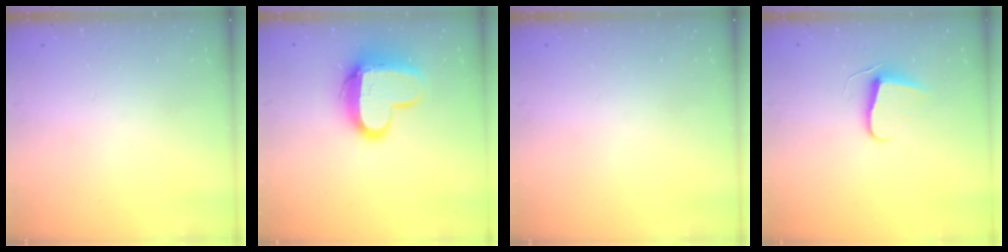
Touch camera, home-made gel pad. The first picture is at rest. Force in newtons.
{"total": 12.8, "press": 12.7, "slide": 1.4}
{"total": 0.0}
{"total": 7.5, "press": 7.4, "slide": 0.6}